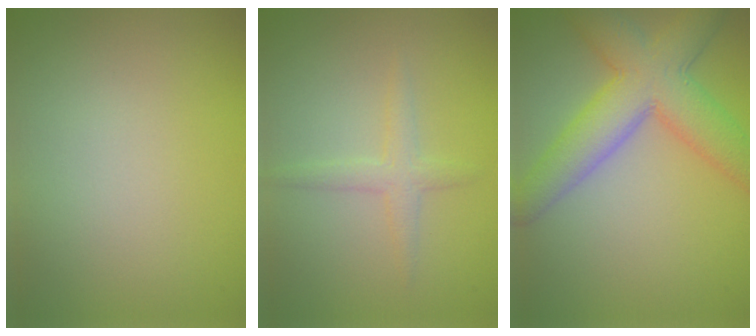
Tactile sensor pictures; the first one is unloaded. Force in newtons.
{"total": 1.9, "press": 1.9, "slide": 0.1}
{"total": 7.9, "press": 7.9, "slide": 0.5}